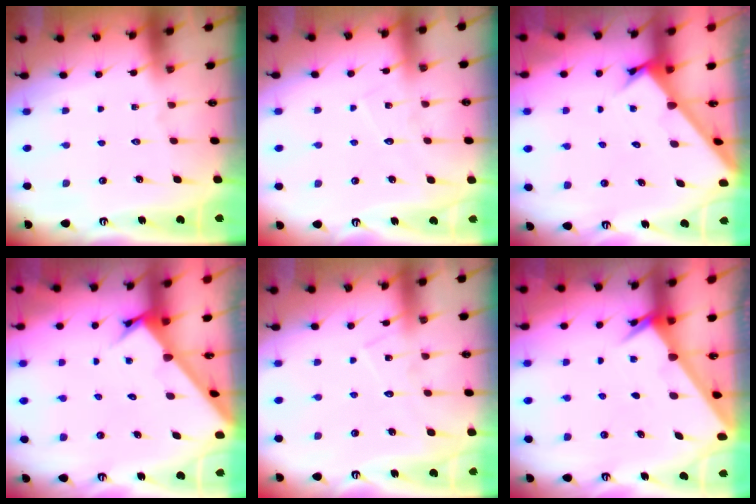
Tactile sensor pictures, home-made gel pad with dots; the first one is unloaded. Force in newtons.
{"total": 4.8, "press": 4.8, "slide": 0.2}
{"total": 2.8, "press": 2.8, "slide": 0.2}
{"total": 3.1, "press": 3.1, "slide": 0.3}
{"total": 8.6, "press": 8.6, "slide": 0.3}
{"total": 2.2, "press": 2.2, "slide": 0.1}